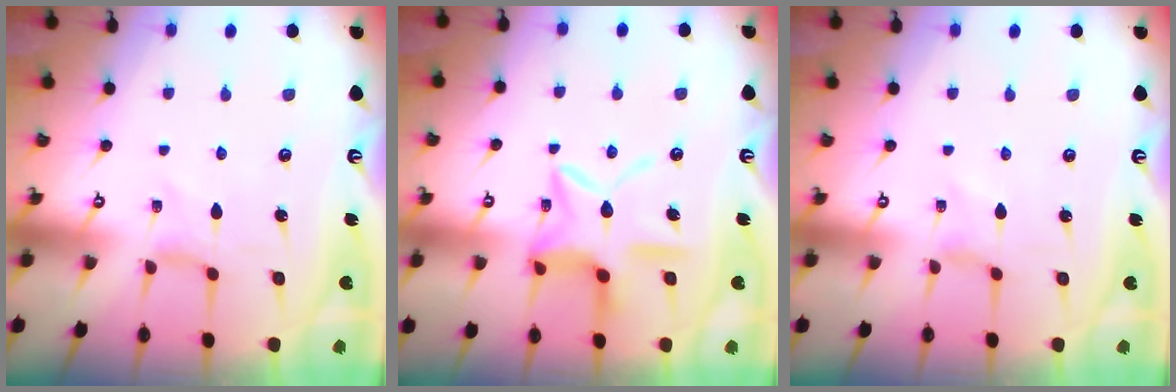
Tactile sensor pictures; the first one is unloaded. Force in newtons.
{"total": 14.2, "press": 14.2, "slide": 1.2}
{"total": 0.0}